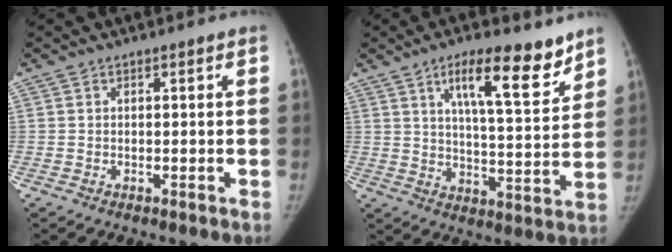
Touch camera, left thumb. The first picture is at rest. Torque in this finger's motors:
{"motor_torque": [0.56, 0.01, 1.00, -0.98, 0.34]}